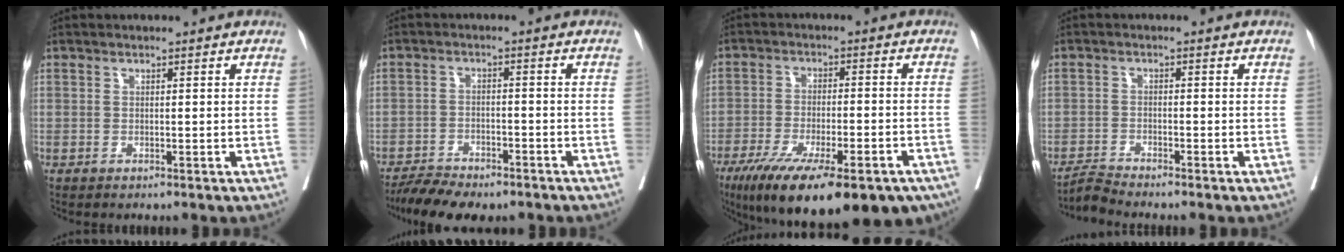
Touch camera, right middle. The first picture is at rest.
{"total": 7.8, "force": [-6.8, 2.1, 3.4], "torque": [-0.049, -0.005, -0.108]}
{"total": 22.7, "force": [-15.9, 5.6, 15.2], "torque": [-0.208, -0.033, -0.229]}
{"total": 2.6, "force": [-2.4, -0.9, -0.1], "torque": [-0.001, -0.015, -0.048]}